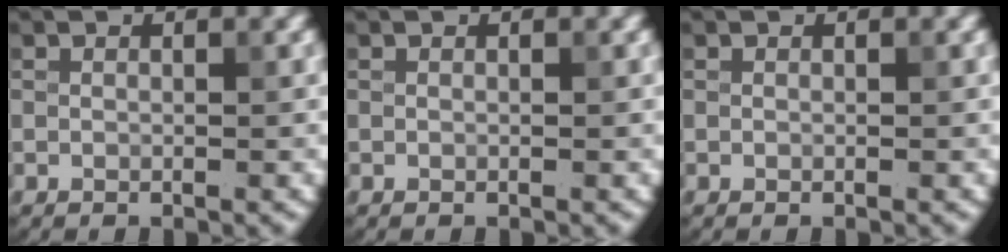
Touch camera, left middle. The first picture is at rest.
{"total": 0.0}
{"total": 0.0}